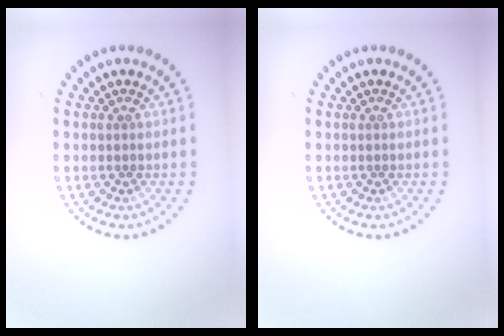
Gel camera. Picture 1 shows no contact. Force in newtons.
{"total": 0.0}